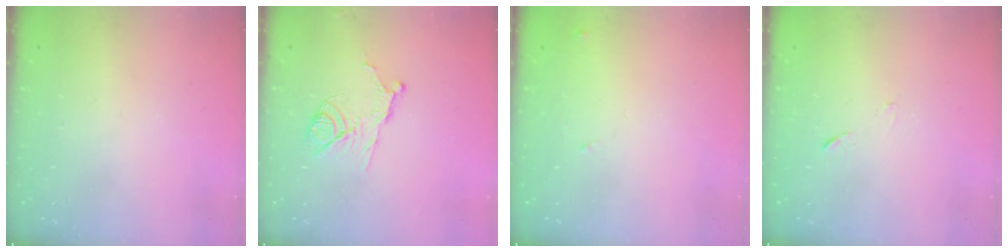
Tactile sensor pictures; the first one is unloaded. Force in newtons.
{"total": 10.9, "press": 10.9, "slide": 0.4}
{"total": 8.1, "press": 8.1, "slide": 0.6}
{"total": 5.0, "press": 4.9, "slide": 0.6}